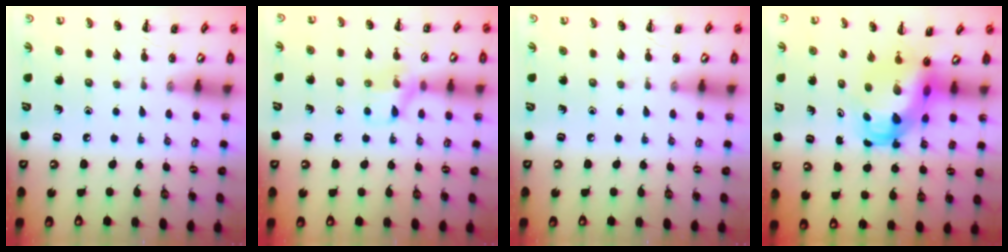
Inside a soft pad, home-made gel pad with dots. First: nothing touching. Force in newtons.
{"total": 8.4, "press": 8.4, "slide": 0.6}
{"total": 0.0}
{"total": 5.8, "press": 5.6, "slide": 1.6}